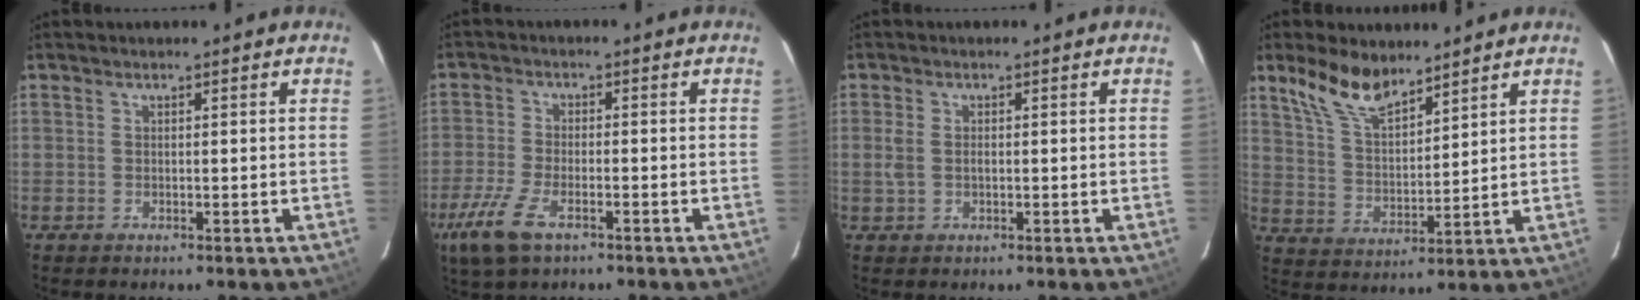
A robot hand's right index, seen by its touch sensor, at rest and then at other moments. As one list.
[{"total": 9.3, "force": [-5.4, 3.9, 6.5], "torque": [-0.167, -0.020, -0.108]}, {"total": 2.6, "force": [-0.2, 1.6, 2.0], "torque": [-0.044, -0.001, -0.004]}, {"total": 10.0, "force": [7.6, 3.6, 5.3], "torque": [-0.105, 0.012, 0.155]}]